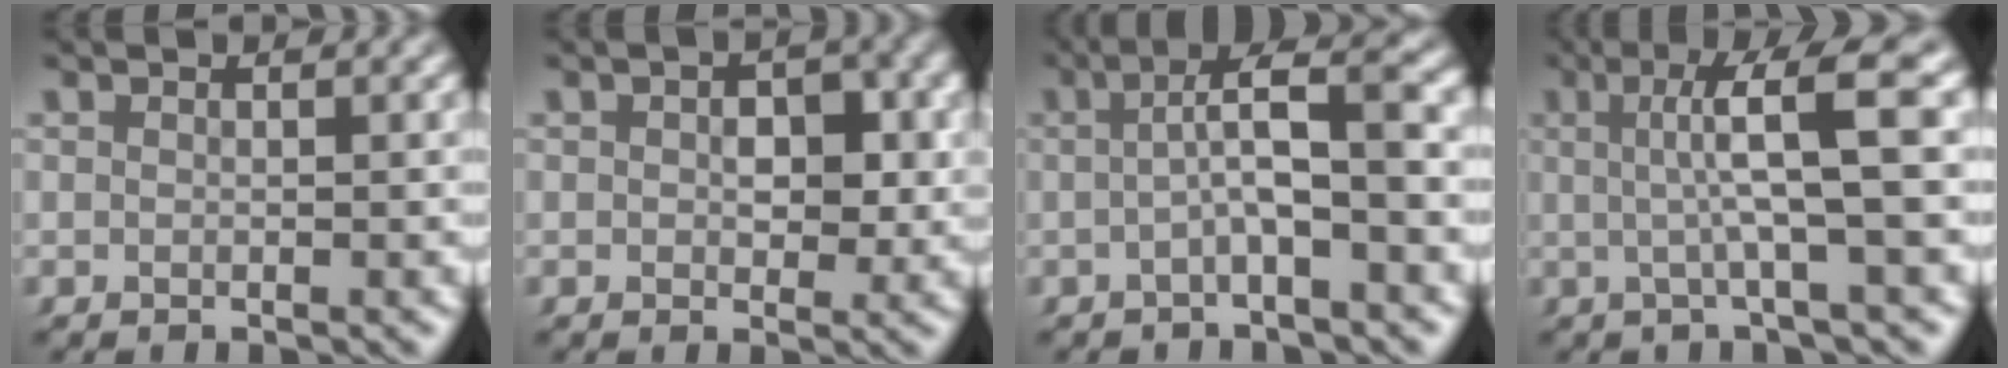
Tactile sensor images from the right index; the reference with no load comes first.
{"total": 3.0, "force": [0.2, 2.2, 2.0], "torque": [-0.028, -0.007, 0.002]}
{"total": 4.6, "force": [-0.2, 0.9, 4.5], "torque": [-0.067, 0.011, -0.010]}
{"total": 5.5, "force": [1.5, -0.1, 5.3], "torque": [-0.080, 0.022, 0.015]}